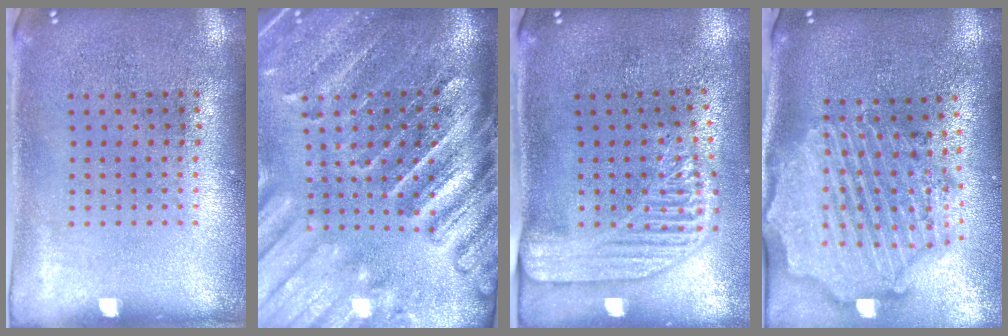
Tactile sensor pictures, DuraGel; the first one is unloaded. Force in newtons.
{"total": 4.3, "press": 3.6, "slide": 2.5}
{"total": 2.2, "press": 1.8, "slide": 1.3}
{"total": 3.4, "press": 2.9, "slide": 1.8}